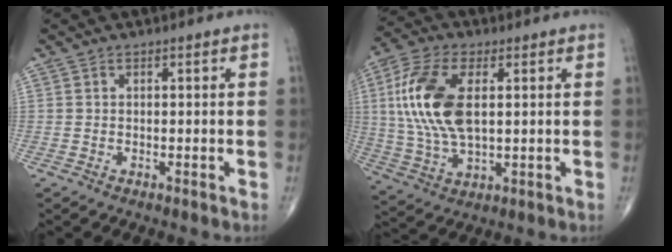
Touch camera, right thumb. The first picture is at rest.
{"total": 15.7, "force": [2.7, 7.8, 13.3], "torque": [-0.289, 0.000, 0.054]}